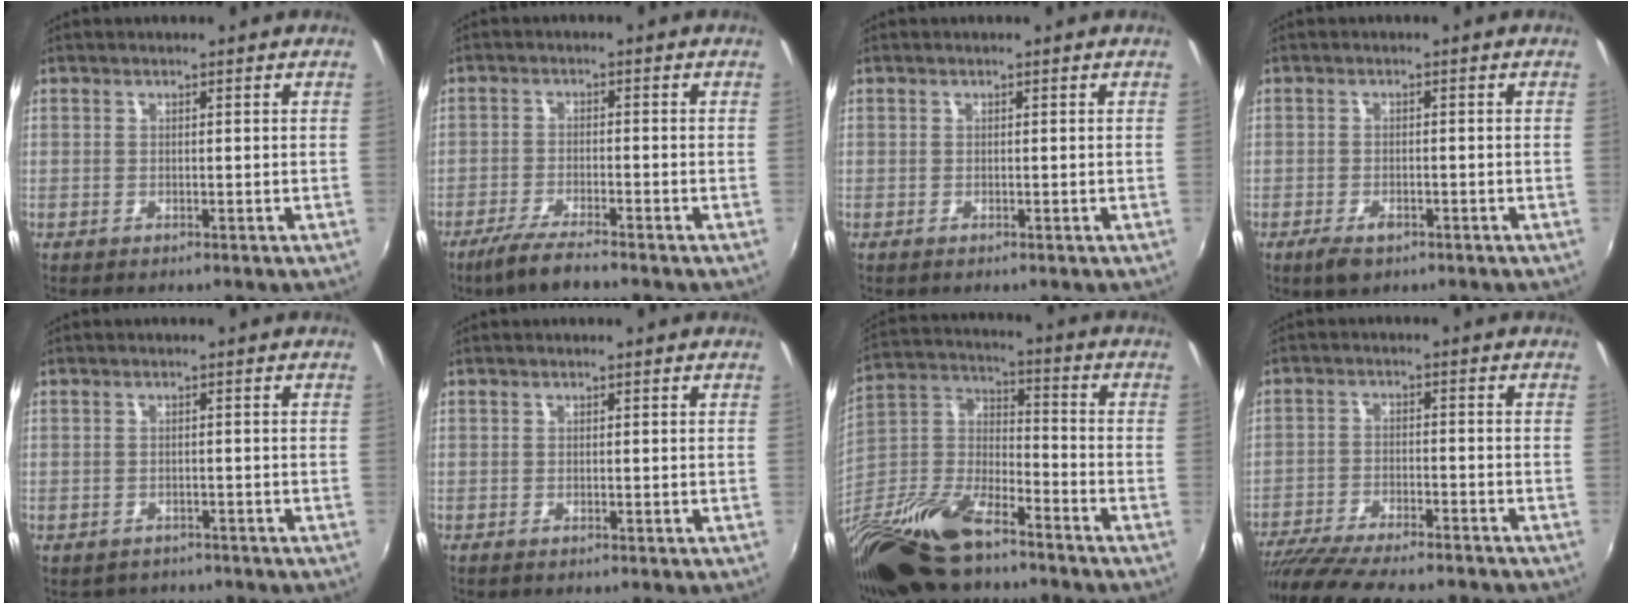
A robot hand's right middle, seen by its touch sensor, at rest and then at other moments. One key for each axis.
{"total": 5.7, "fx": -4.6, "fy": 0.3, "fz": 3.3, "tx": -0.087, "ty": -0.012, "tz": -0.088}
{"total": 0.0}
{"total": 3.8, "fx": -2.3, "fy": 1.8, "fz": 2.4, "tx": -0.056, "ty": -0.009, "tz": -0.041}
{"total": 3.5, "fx": -2.9, "fy": 1.9, "fz": 0.6, "tx": -0.019, "ty": -0.011, "tz": -0.040}
{"total": 0.0}
{"total": 21.4, "fx": -14.9, "fy": 8.1, "fz": 13.0, "tx": -0.287, "ty": -0.024, "tz": -0.279}
{"total": 17.5, "fx": -15.2, "fy": 3.2, "fz": 8.1, "tx": -0.161, "ty": -0.034, "tz": -0.239}